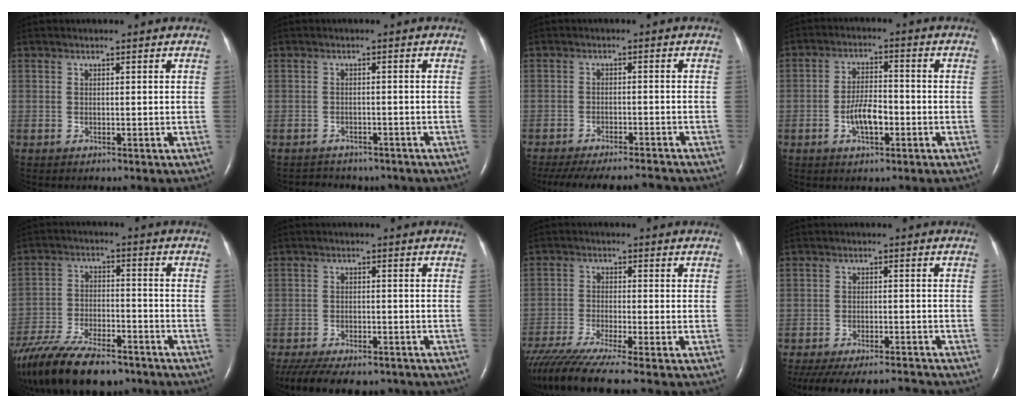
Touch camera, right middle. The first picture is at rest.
{"total": 6.8, "force": [-5.9, 3.1, 1.2], "torque": [-0.018, 0.005, -0.068]}
{"total": 13.8, "force": [-12.6, 2.3, 5.0], "torque": [-0.108, -0.009, -0.176]}
{"total": 5.5, "force": [-1.9, 2.0, 4.7], "torque": [-0.095, 0.006, -0.034]}
{"total": 21.4, "force": [-16.3, 7.1, 12.0], "torque": [-0.255, -0.033, -0.267]}
{"total": 15.6, "force": [-12.5, 5.9, 7.2], "torque": [-0.177, -0.020, -0.174]}
{"total": 11.0, "force": [-9.2, -1.0, 6.1], "torque": [-0.099, -0.034, -0.154]}
{"total": 13.5, "force": [-12.5, 2.2, 4.8], "torque": [-0.103, -0.007, -0.178]}